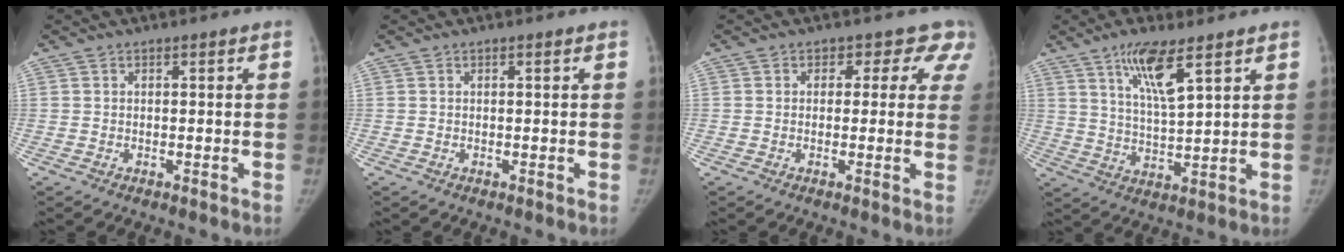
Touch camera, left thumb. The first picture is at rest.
{"total": 0.0}
{"total": 6.0, "force": [4.1, 4.3, 0.8], "torque": [0.046, -0.007, 0.017]}
{"total": 9.1, "force": [5.4, 2.0, 7.0], "torque": [-0.128, -0.030, 0.106]}